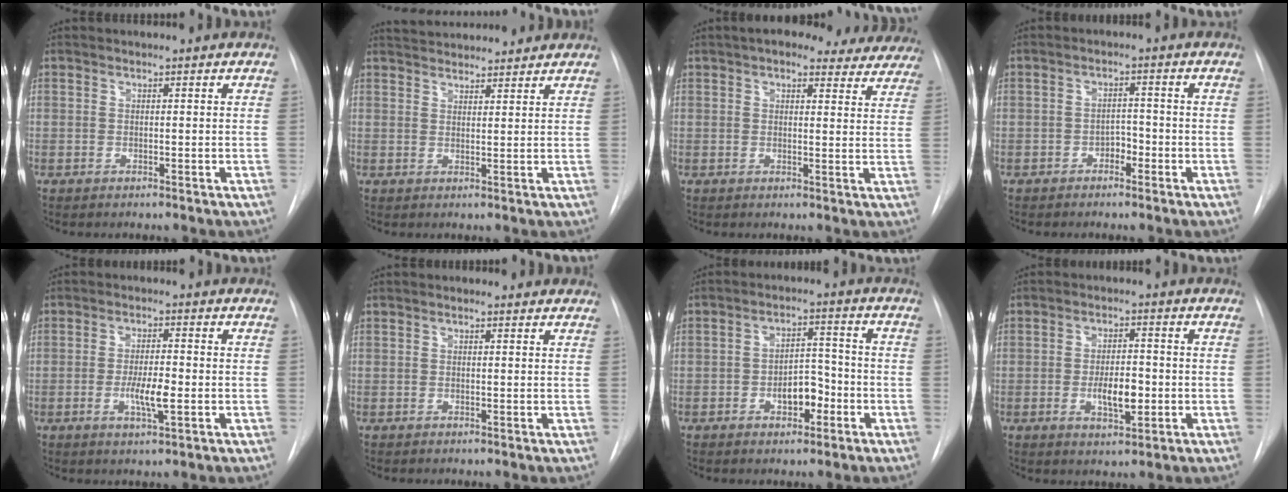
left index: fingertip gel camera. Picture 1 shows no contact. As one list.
[{"total": 8.1, "force": [7.7, 1.5, 2.2], "torque": [-0.034, 0.023, 0.109]}, {"total": 15.4, "force": [13.1, 5.0, 6.3], "torque": [-0.067, 0.008, 0.140]}, {"total": 2.7, "force": [-2.1, 1.3, 1.1], "torque": [-0.010, 0.002, -0.034]}, {"total": 4.9, "force": [-1.9, 0.8, 4.5], "torque": [-0.085, -0.011, -0.029]}, {"total": 0.8, "force": [0.3, 0.5, 0.5], "torque": [-0.011, 0.003, 0.000]}, {"total": 5.6, "force": [-2.9, 2.8, 3.8], "torque": [-0.055, 0.009, -0.043]}, {"total": 5.7, "force": [-1.9, 2.1, 5.0], "torque": [-0.085, -0.007, -0.026]}]